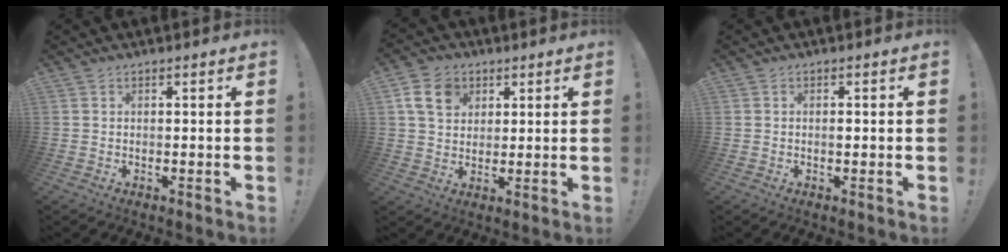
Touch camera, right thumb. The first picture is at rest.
{"total": 10.0, "force": [4.5, 7.5, 4.9], "torque": [-0.081, -0.005, 0.092]}
{"total": 0.8, "force": [-0.4, 0.3, 0.6], "torque": [-0.006, 0.000, -0.008]}